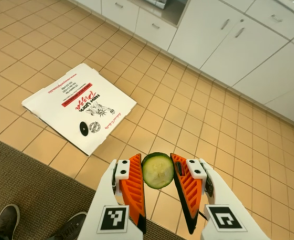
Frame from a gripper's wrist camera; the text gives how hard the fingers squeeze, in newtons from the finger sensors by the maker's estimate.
{"total": 7.7, "left": 7.5, "right": 7.9}